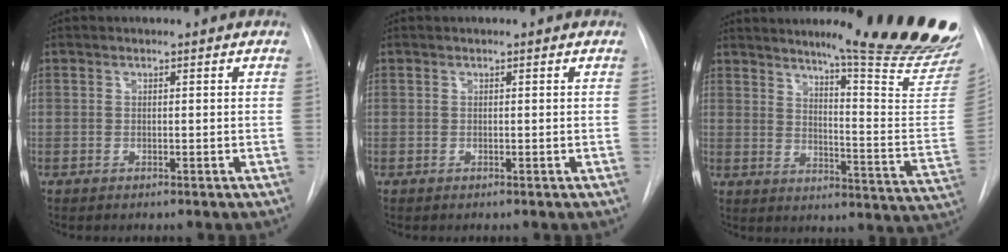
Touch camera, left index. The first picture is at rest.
{"total": 0.0}
{"total": 22.0, "force": [18.2, 0.1, 12.4], "torque": [-0.166, -0.112, 0.227]}